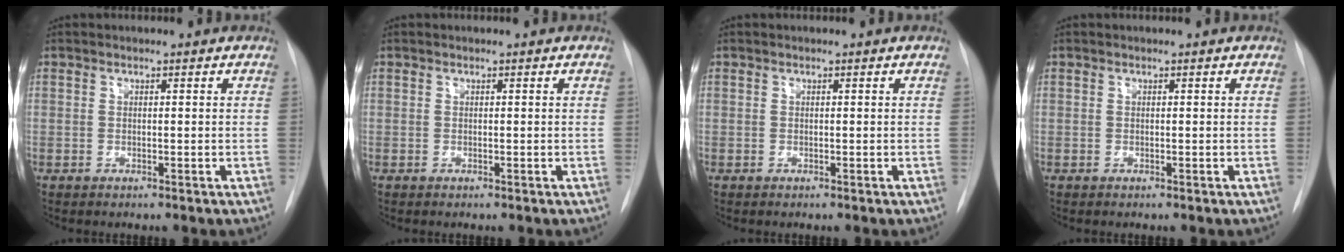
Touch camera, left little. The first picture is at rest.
{"total": 0.0}
{"total": 0.0}
{"total": 0.0}